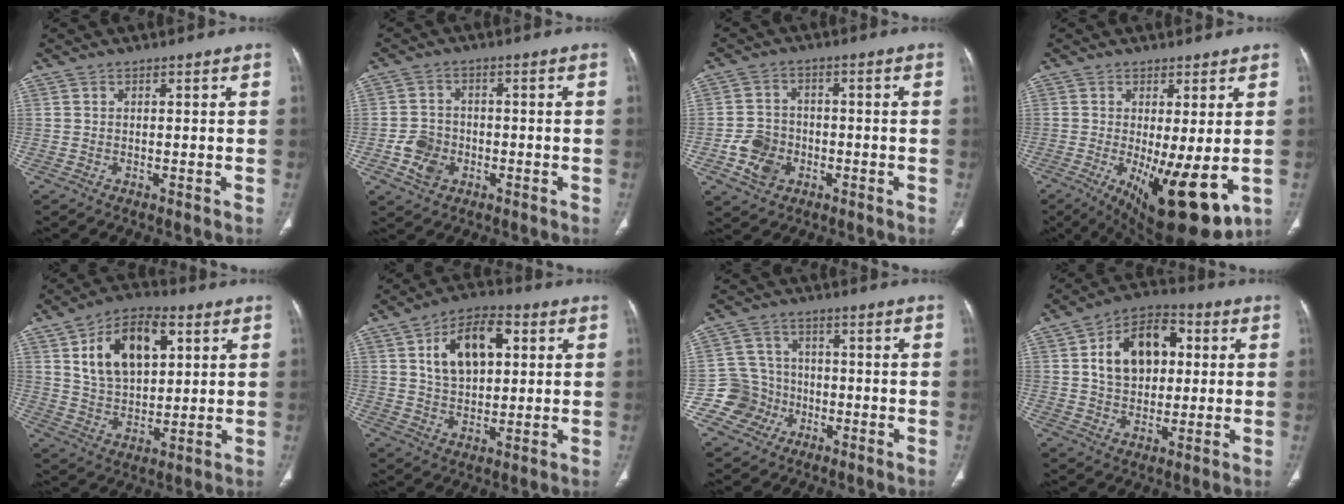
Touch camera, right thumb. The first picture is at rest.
{"total": 5.8, "force": [-1.9, 4.7, 2.8], "torque": [-0.038, 0.013, -0.033]}
{"total": 7.2, "force": [-2.5, 5.8, 3.4], "torque": [-0.043, 0.015, -0.043]}
{"total": 14.3, "force": [-3.2, 4.4, 13.2], "torque": [-0.195, -0.032, -0.030]}
{"total": 15.8, "force": [5.4, 9.6, 11.4], "torque": [-0.164, -0.005, 0.099]}
{"total": 13.3, "force": [3.9, 7.9, 9.9], "torque": [-0.142, 0.005, 0.064]}
{"total": 7.8, "force": [-2.8, 7.2, 0.4], "torque": [0.035, 0.026, -0.053]}
{"total": 14.7, "force": [2.9, 10.1, 10.2], "torque": [-0.132, 0.012, 0.043]}